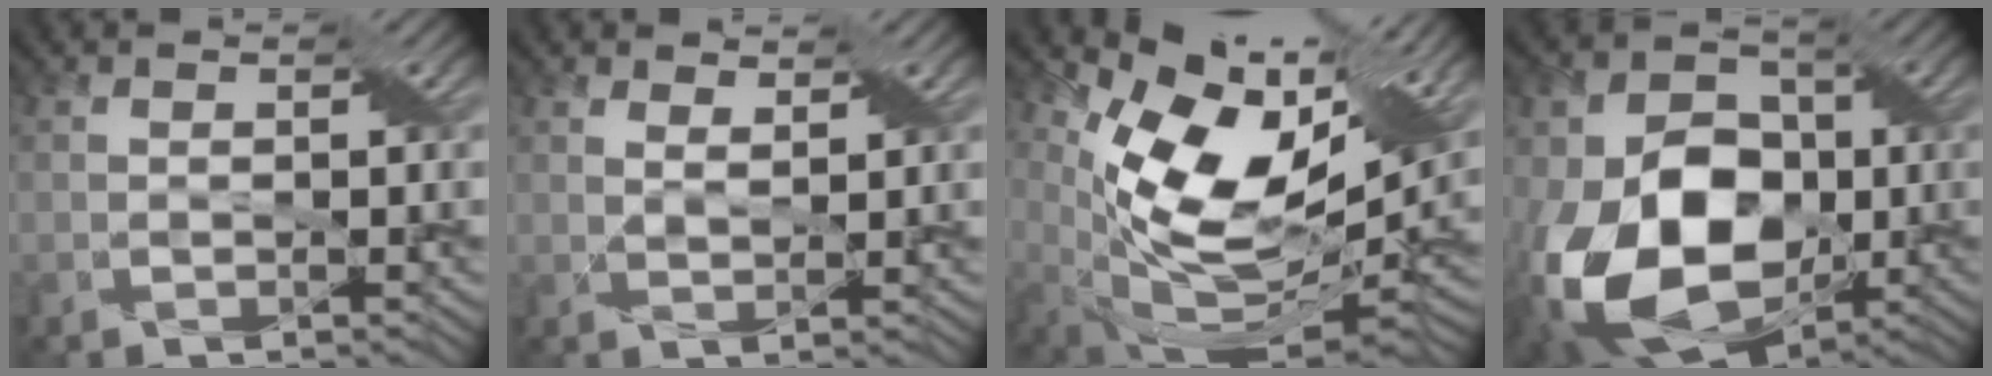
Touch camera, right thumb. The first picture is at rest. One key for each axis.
{"total": 2.3, "fx": 1.8, "fy": 0.7, "fz": 1.3, "tx": -0.021, "ty": -0.008, "tz": 0.039}
{"total": 15.9, "fx": 5.2, "fy": 8.0, "fz": 12.7, "tx": -0.242, "ty": -0.006, "tz": 0.100}
{"total": 17.1, "fx": -3.8, "fy": 12.4, "fz": 11.1, "tx": -0.234, "ty": -0.036, "tz": -0.063}